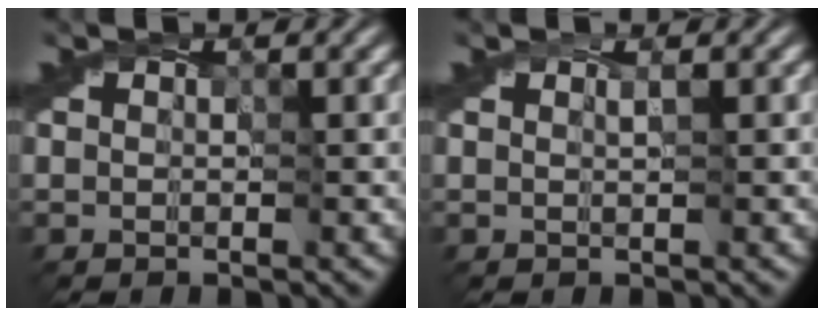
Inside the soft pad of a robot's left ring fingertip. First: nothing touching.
{"total": 0.5, "force": [0.2, -0.2, 0.4], "torque": [-0.008, 0.002, 0.003]}